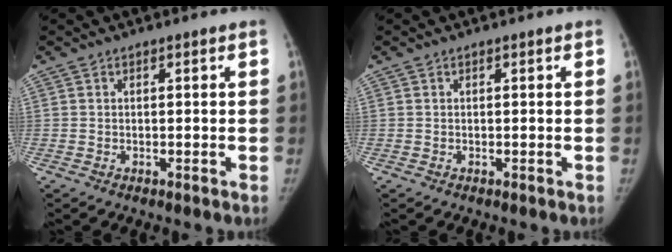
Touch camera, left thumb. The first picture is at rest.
{"total": 0.0}